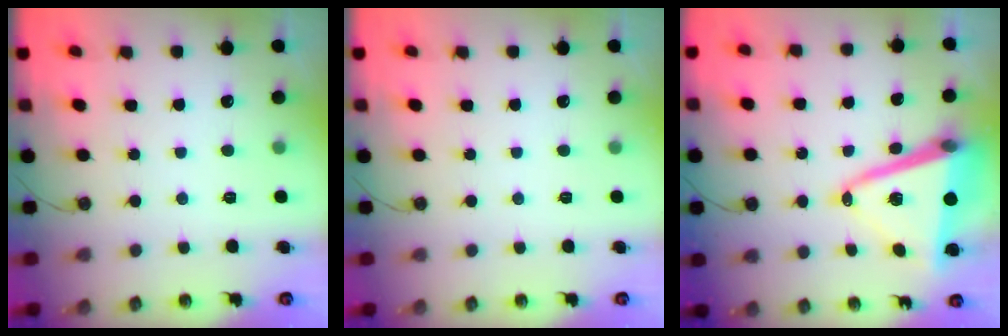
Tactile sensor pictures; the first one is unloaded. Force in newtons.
{"total": 0.0}
{"total": 16.1, "press": 15.8, "slide": 3.2}